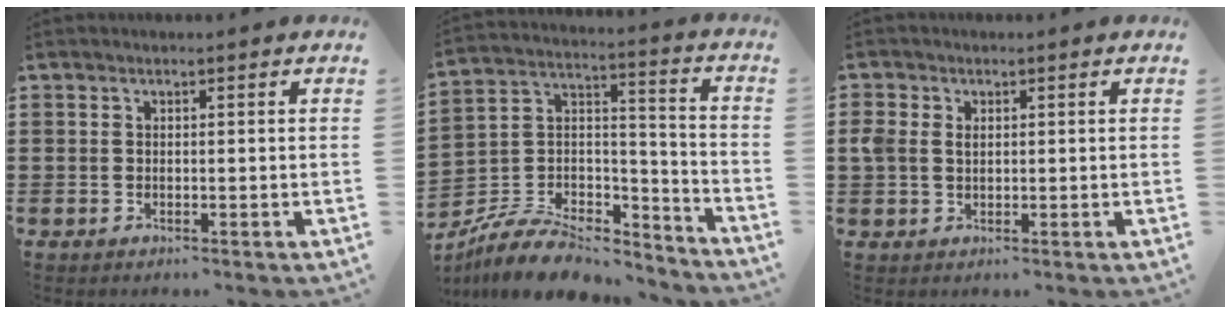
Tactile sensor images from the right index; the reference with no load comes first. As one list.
[{"total": 8.7, "force": [-7.7, 2.5, 3.2], "torque": [-0.066, 0.015, -0.151]}, {"total": 2.1, "force": [0.5, 1.6, 1.3], "torque": [-0.028, 0.009, 0.008]}]